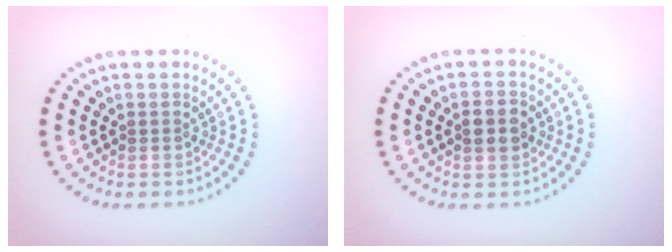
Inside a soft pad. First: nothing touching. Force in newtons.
{"total": 3.0, "press": 3.0, "slide": 0.1}